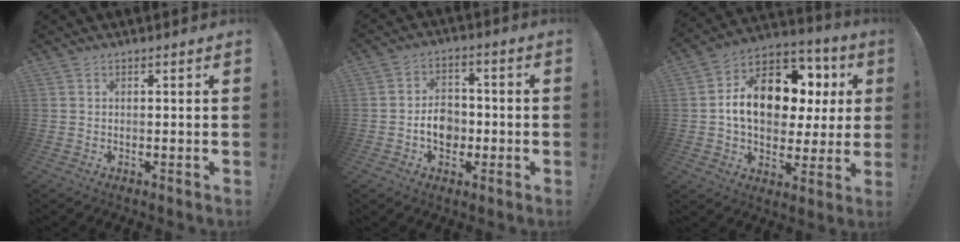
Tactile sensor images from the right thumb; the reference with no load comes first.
{"total": 8.2, "force": [-1.9, 6.6, 4.6], "torque": [-0.073, 0.015, -0.033]}
{"total": 17.8, "force": [3.1, 12.3, 12.4], "torque": [-0.174, -0.002, 0.066]}